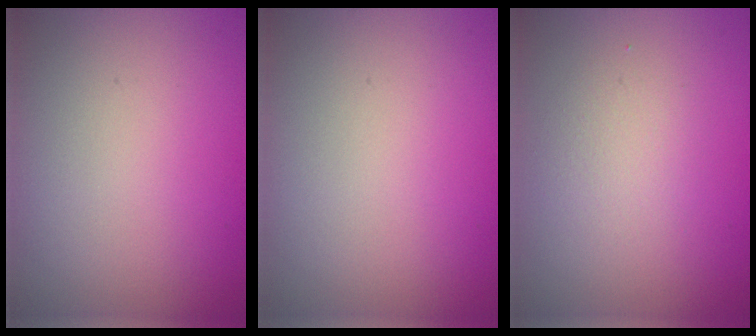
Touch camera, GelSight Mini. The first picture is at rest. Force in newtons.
{"total": 0.0}
{"total": 1.8, "press": 1.8, "slide": 0.1}